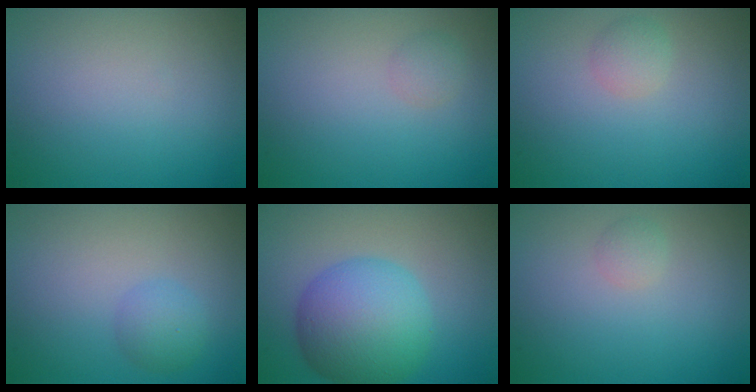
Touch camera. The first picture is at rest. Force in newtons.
{"total": 1.0, "press": 1.0, "slide": 0.0}
{"total": 1.4, "press": 1.4, "slide": 0.1}
{"total": 1.9, "press": 1.9, "slide": 0.1}
{"total": 8.6, "press": 8.6, "slide": 0.1}
{"total": 0.9, "press": 0.9, "slide": 0.1}